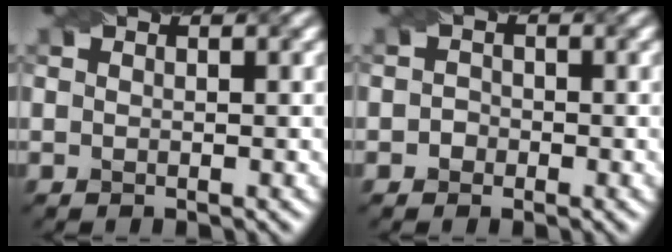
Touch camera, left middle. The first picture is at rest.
{"total": 1.0, "force": [-0.4, 0.9, 0.1], "torque": [0.003, 0.000, -0.009]}